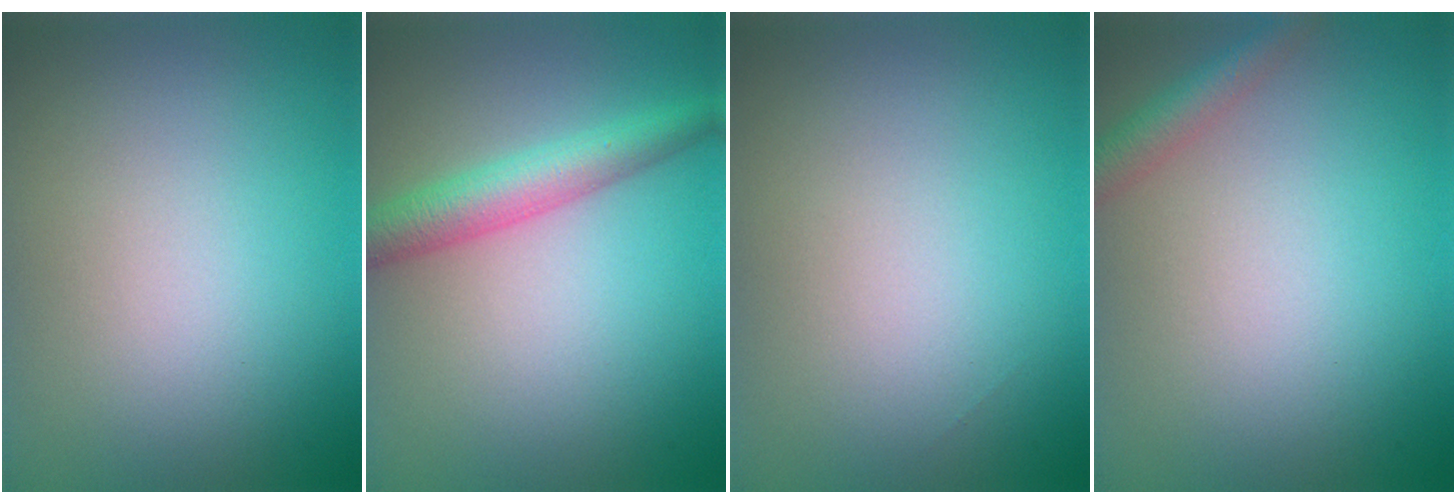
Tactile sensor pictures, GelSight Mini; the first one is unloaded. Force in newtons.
{"total": 4.3, "press": 4.3, "slide": 0.1}
{"total": 0.0}
{"total": 2.4, "press": 2.4, "slide": 0.1}